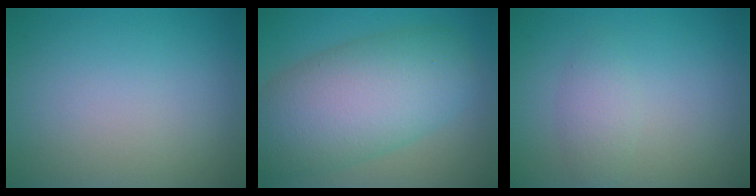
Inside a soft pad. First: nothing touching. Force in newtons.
{"total": 9.7, "press": 9.7, "slide": 0.4}
{"total": 1.8, "press": 1.8, "slide": 0.2}